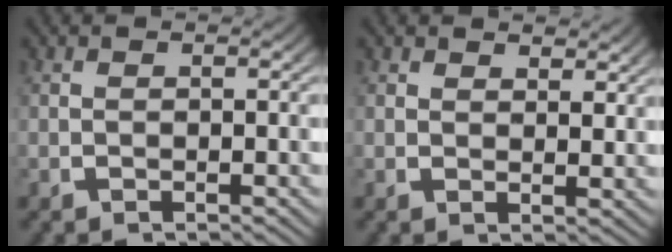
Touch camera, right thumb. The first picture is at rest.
{"total": 2.3, "force": [2.0, 0.8, 0.7], "torque": [0.001, -0.006, 0.032]}